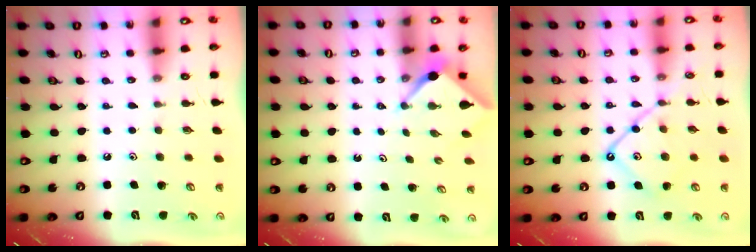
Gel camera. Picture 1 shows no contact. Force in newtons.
{"total": 2.5, "press": 2.5, "slide": 0.3}
{"total": 12.4, "press": 12.4, "slide": 1.3}